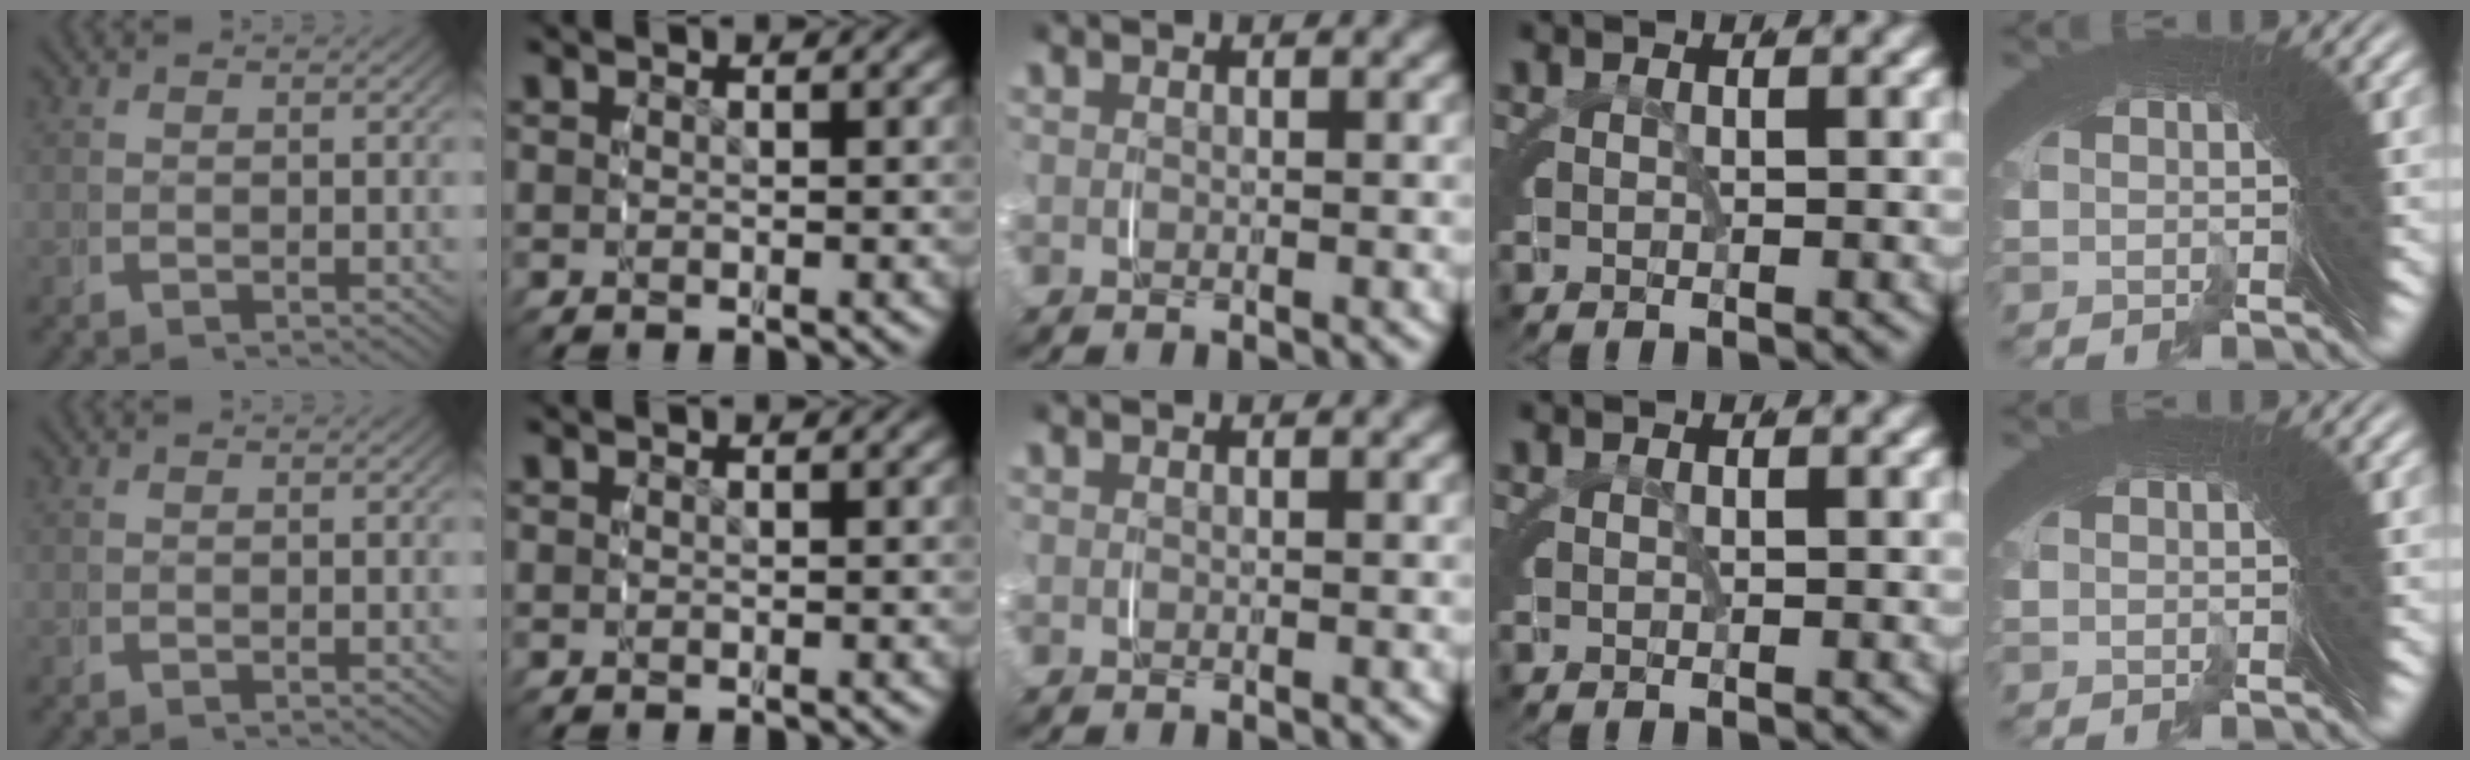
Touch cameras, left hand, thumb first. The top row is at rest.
{}